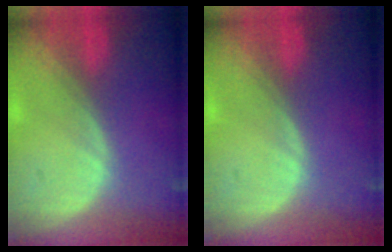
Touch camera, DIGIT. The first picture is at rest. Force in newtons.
{"total": 0.0}